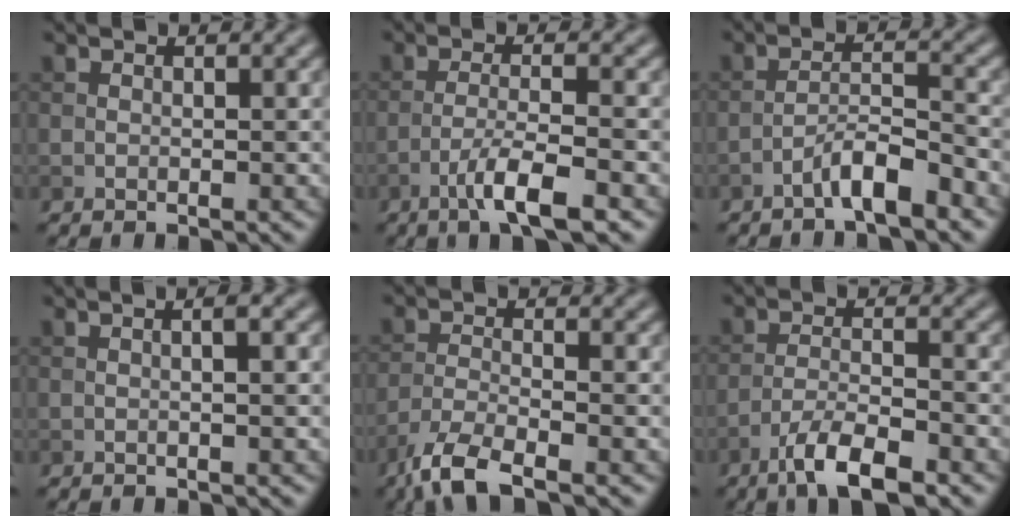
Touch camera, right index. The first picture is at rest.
{"total": 4.7, "force": [-2.6, 0.6, 3.9], "torque": [-0.070, 0.004, -0.053]}
{"total": 3.7, "force": [-2.7, 0.6, 2.5], "torque": [-0.044, 0.013, -0.054]}
{"total": 1.4, "force": [0.2, 0.2, 1.4], "torque": [-0.018, 0.000, 0.001]}
{"total": 4.9, "force": [-3.7, 1.1, 3.0], "torque": [-0.065, -0.011, -0.080]}
{"total": 5.4, "force": [-3.8, 1.3, 3.7], "torque": [-0.069, 0.001, -0.071]}